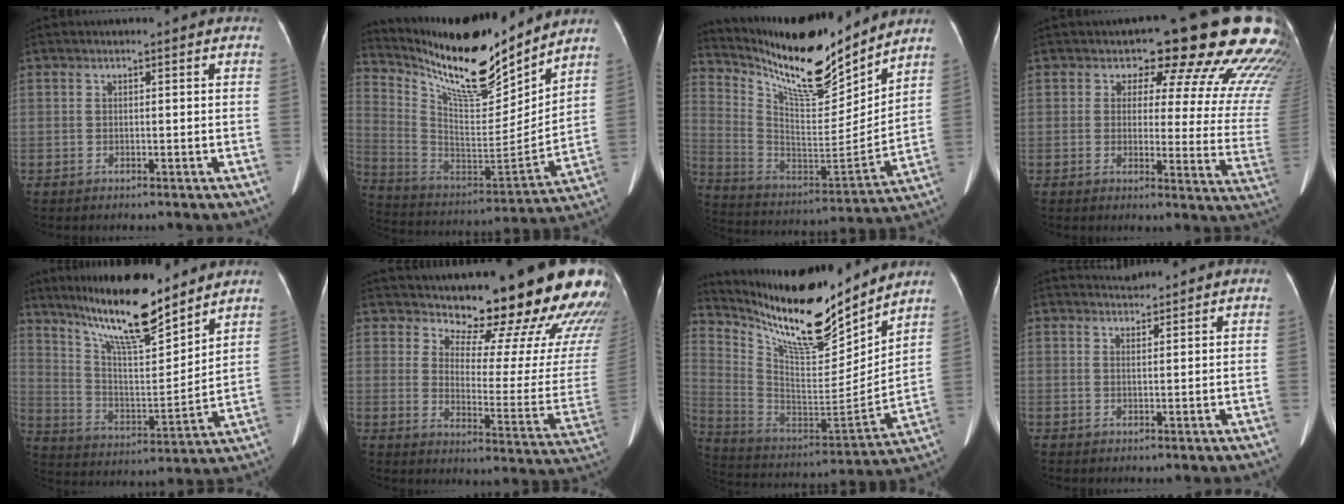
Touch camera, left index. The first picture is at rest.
{"total": 19.4, "force": [16.8, 2.7, 9.4], "torque": [-0.182, -0.027, 0.295]}
{"total": 18.1, "force": [15.9, 2.4, 8.2], "torque": [-0.164, -0.025, 0.282]}
{"total": 20.6, "force": [15.8, 6.4, 11.6], "torque": [-0.129, -0.057, 0.155]}
{"total": 16.8, "force": [13.5, 2.4, 9.7], "torque": [-0.168, -0.006, 0.243]}
{"total": 22.8, "force": [20.3, 3.7, 9.7], "torque": [-0.124, -0.116, 0.240]}
{"total": 20.7, "force": [17.6, 3.0, 10.5], "torque": [-0.201, -0.025, 0.308]}
{"total": 1.8, "force": [1.7, -0.2, -0.3], "torque": [0.001, 0.002, 0.035]}